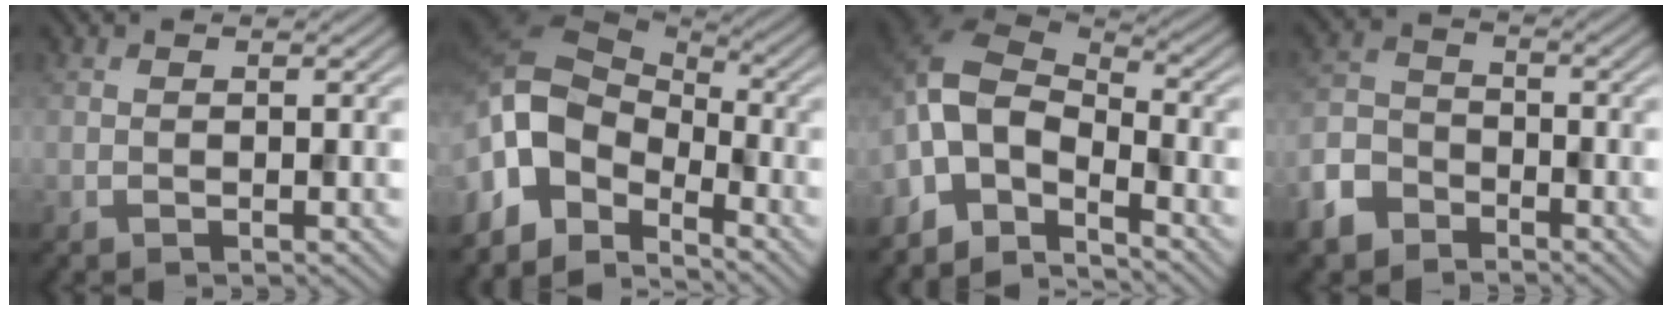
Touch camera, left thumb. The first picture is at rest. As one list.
[{"total": 11.3, "force": [-3.9, 7.1, 7.9], "torque": [-0.197, 0.001, -0.092]}, {"total": 8.7, "force": [-5.6, 4.3, 5.1], "torque": [-0.109, 0.001, -0.134]}, {"total": 6.6, "force": [-4.7, 4.0, 2.4], "torque": [-0.070, -0.008, -0.109]}]